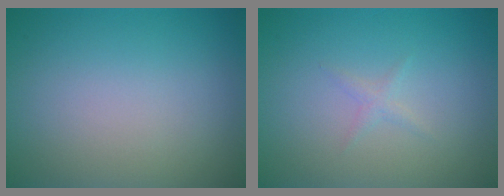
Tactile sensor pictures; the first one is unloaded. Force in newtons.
{"total": 0.7, "press": 0.7, "slide": 0.0}